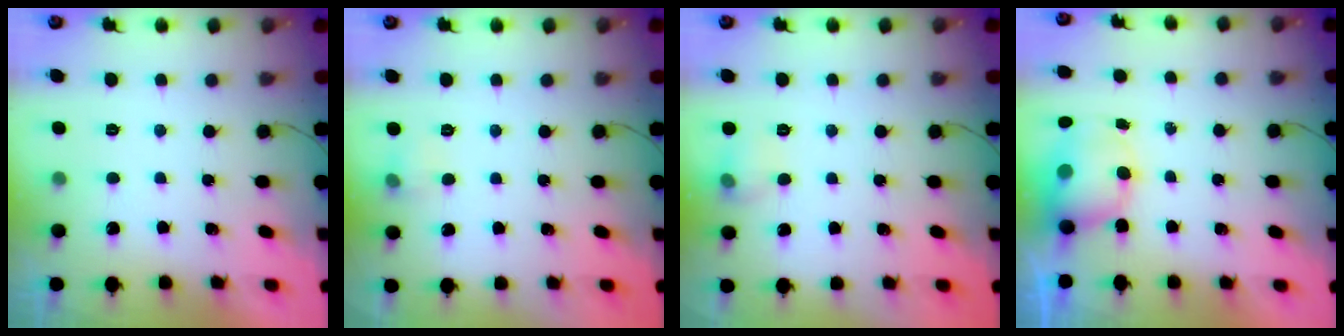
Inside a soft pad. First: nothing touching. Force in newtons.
{"total": 4.8, "press": 4.5, "slide": 1.4}
{"total": 6.6, "press": 6.4, "slide": 1.5}
{"total": 6.7, "press": 6.7, "slide": 0.9}